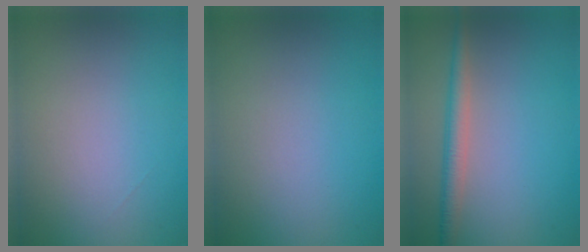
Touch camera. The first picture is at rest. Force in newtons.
{"total": 0.0}
{"total": 2.6, "press": 2.6, "slide": 0.1}